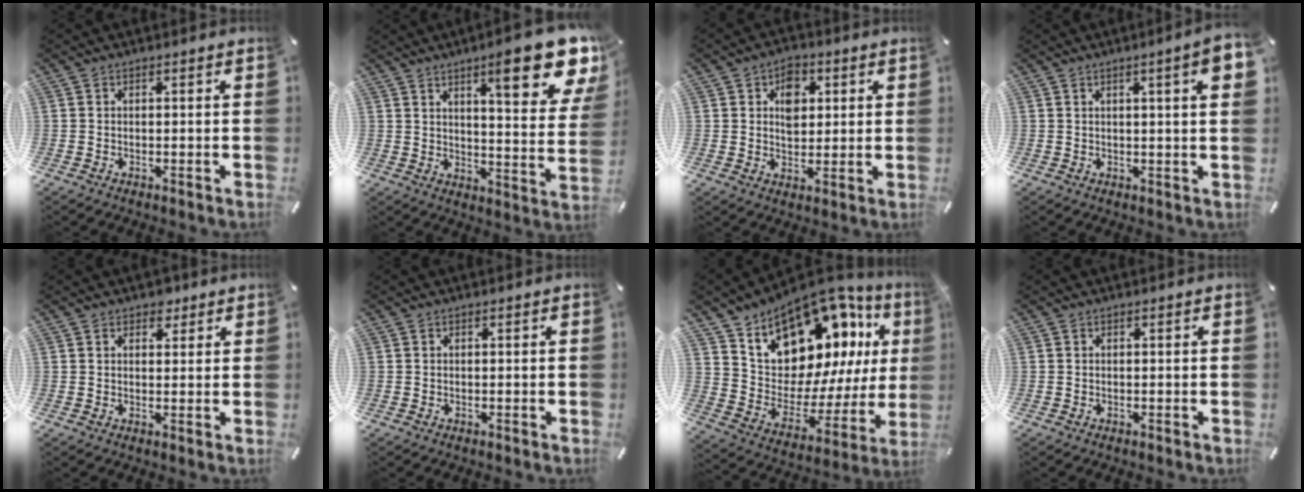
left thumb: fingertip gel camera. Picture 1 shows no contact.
{"total": 18.4, "force": [11.4, 4.8, 13.5], "torque": [-0.183, -0.075, 0.179]}
{"total": 6.6, "force": [1.9, 5.2, 3.7], "torque": [-0.043, -0.003, 0.028]}
{"total": 5.9, "force": [2.1, 0.7, 5.4], "torque": [-0.086, -0.001, 0.032]}
{"total": 3.3, "force": [2.2, 2.3, 0.9], "torque": [0.010, -0.006, 0.034]}
{"total": 0.0}
{"total": 16.9, "force": [13.1, 8.8, 6.0], "torque": [-0.076, -0.132, 0.233]}
{"total": 0.0}